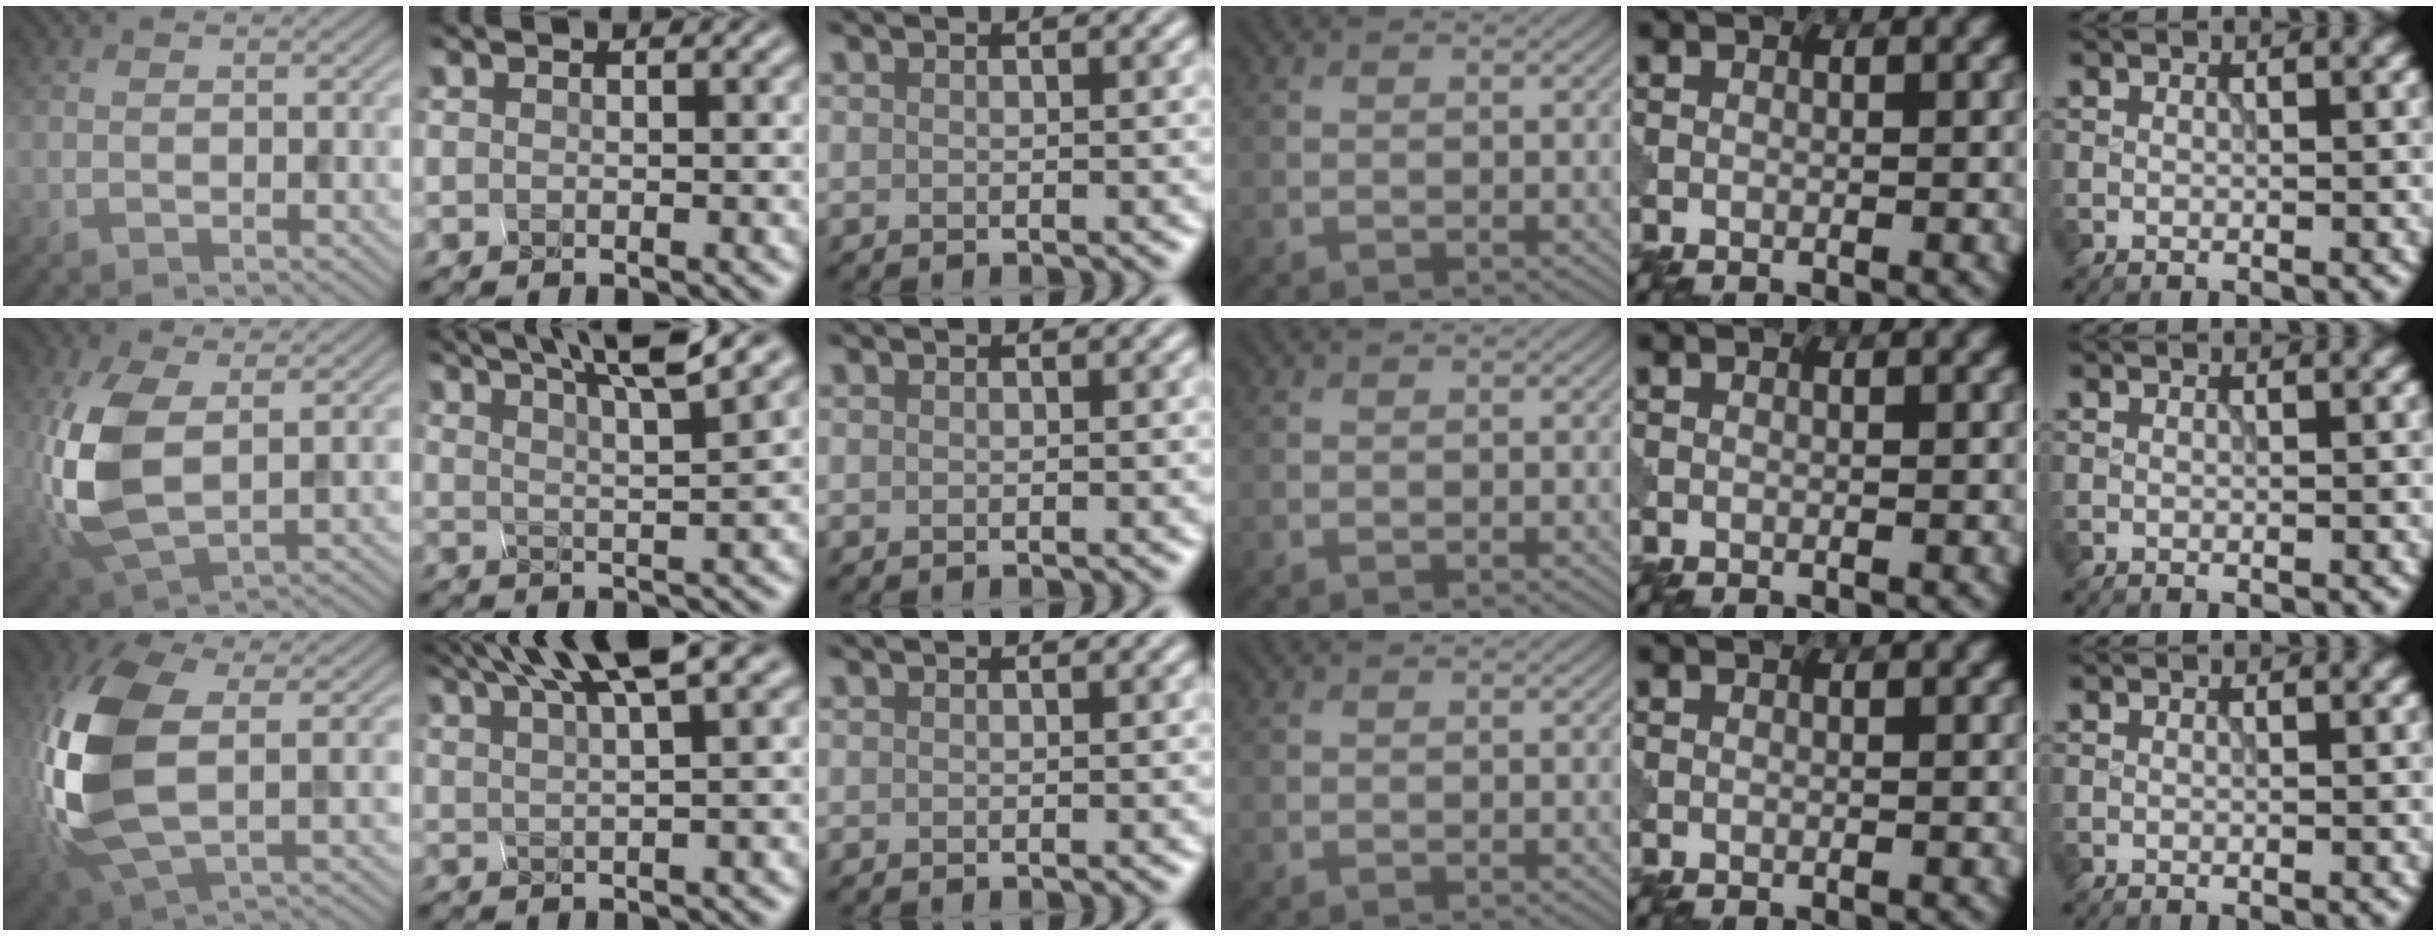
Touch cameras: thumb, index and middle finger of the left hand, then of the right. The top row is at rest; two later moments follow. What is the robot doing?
{"motion": "squeeze", "object": "clothespin"}